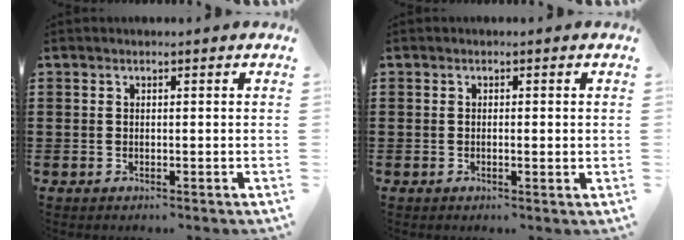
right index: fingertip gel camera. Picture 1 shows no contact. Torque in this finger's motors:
{"motor_torque": [-0.38, 0.63, 0.00, -0.01]}